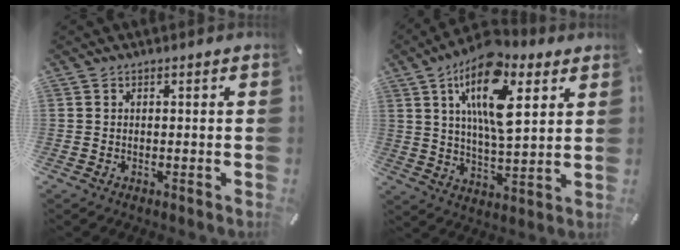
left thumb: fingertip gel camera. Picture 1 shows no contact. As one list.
[{"total": 17.2, "force": [8.3, 7.5, 13.0], "torque": [-0.236, -0.020, 0.136]}]